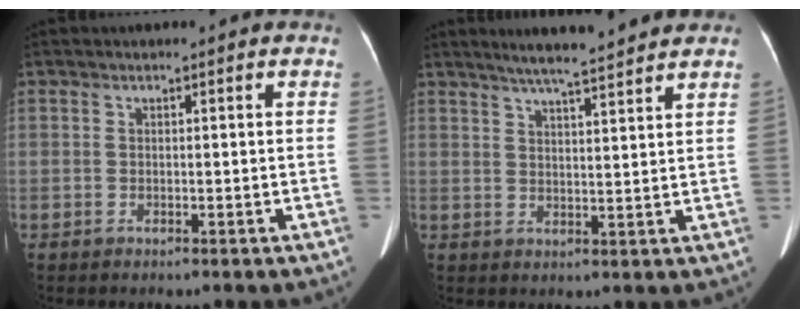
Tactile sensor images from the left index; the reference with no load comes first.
{"total": 8.2, "force": [7.2, -0.2, 4.0], "torque": [-0.068, 0.013, 0.106]}